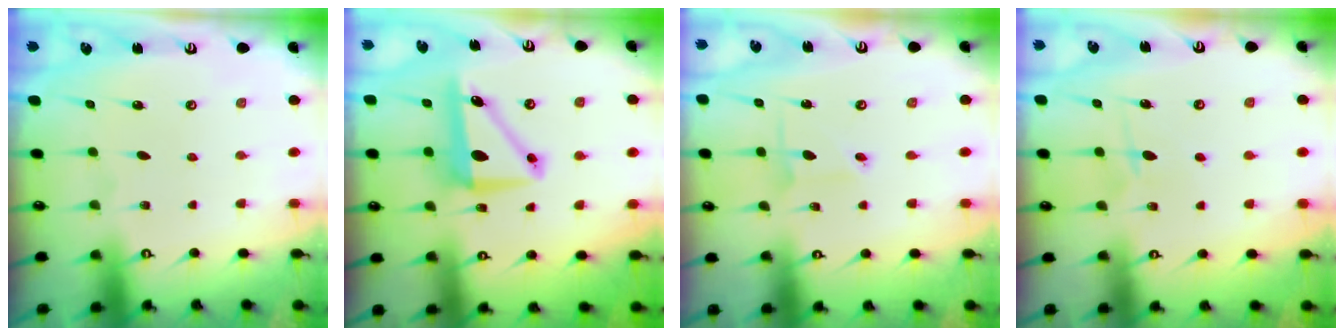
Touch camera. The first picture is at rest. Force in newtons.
{"total": 8.4, "press": 7.8, "slide": 3.1}
{"total": 2.0, "press": 2.0, "slide": 0.2}
{"total": 5.8, "press": 5.7, "slide": 0.7}